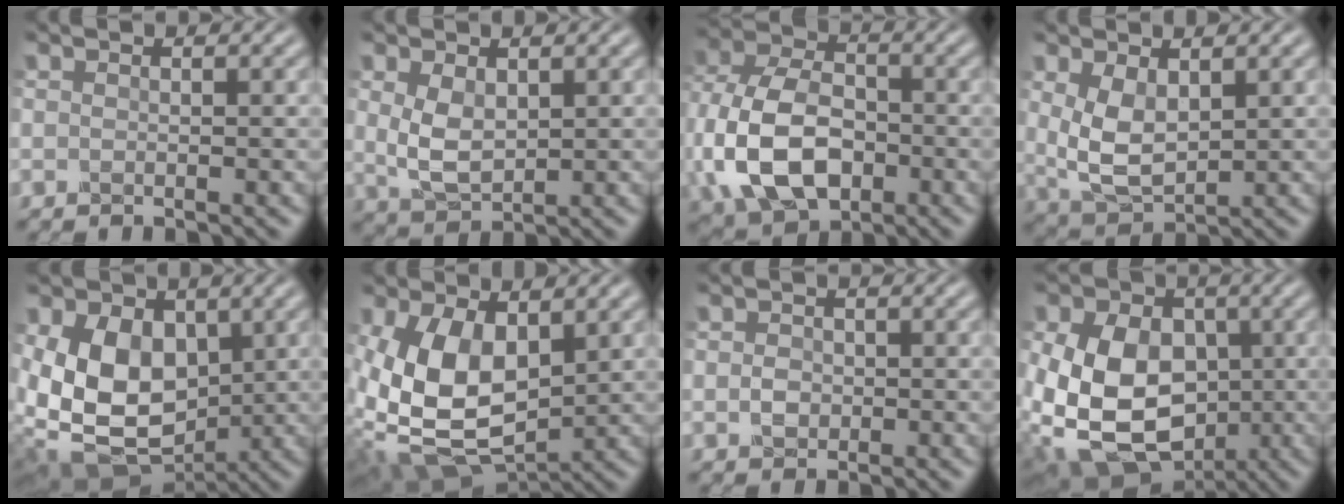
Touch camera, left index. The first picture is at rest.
{"total": 3.5, "force": [0.7, 2.3, 2.5], "torque": [-0.070, 0.002, 0.020]}
{"total": 11.3, "force": [-2.5, 7.9, 7.7], "torque": [-0.197, -0.012, -0.054]}
{"total": 4.4, "force": [1.0, 2.7, 3.4], "torque": [-0.091, -0.001, 0.033]}
{"total": 11.0, "force": [0.5, 8.4, 7.1], "torque": [-0.125, -0.013, 0.009]}
{"total": 10.0, "force": [0.8, 6.1, 7.8], "torque": [-0.201, -0.009, 0.023]}
{"total": 1.2, "force": [-0.2, 1.1, 0.4], "torque": [-0.016, 0.004, -0.007]}
{"total": 16.7, "force": [-2.5, 14.0, 8.8], "torque": [-0.213, -0.024, -0.048]}